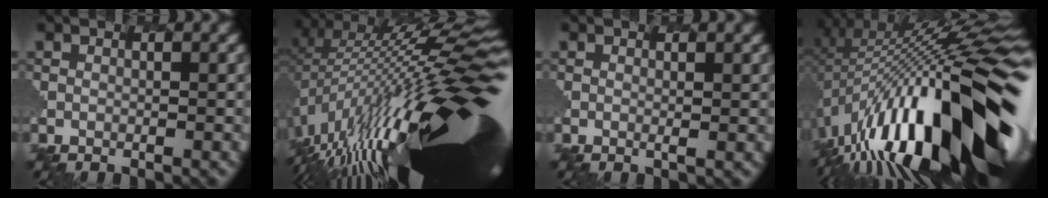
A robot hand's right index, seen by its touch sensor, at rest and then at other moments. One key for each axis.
{"total": 18.3, "fx": -3.2, "fy": 4.4, "fz": 17.5, "tx": -0.271, "ty": 0.001, "tz": -0.048}
{"total": 0.8, "fx": 0.7, "fy": -0.1, "fz": 0.2, "tx": -0.003, "ty": -0.007, "tz": 0.005}
{"total": 17.9, "fx": -3.1, "fy": 6.1, "fz": 16.6, "tx": -0.238, "ty": 0.021, "tz": -0.070}